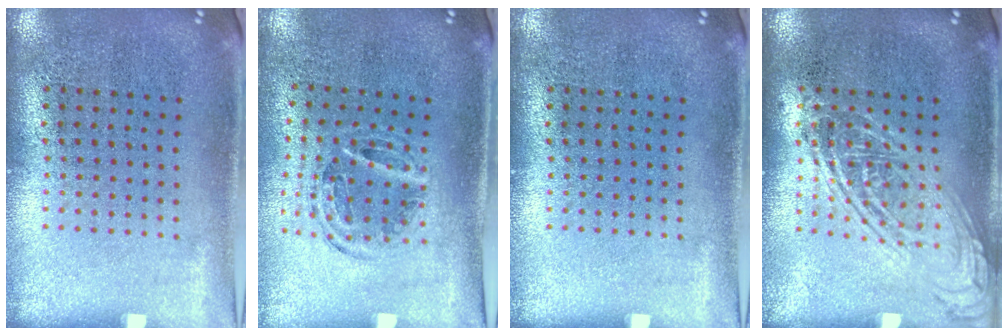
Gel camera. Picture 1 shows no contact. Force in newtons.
{"total": 1.1, "press": 1.0, "slide": 0.2}
{"total": 0.0}
{"total": 2.4, "press": 2.4, "slide": 0.3}